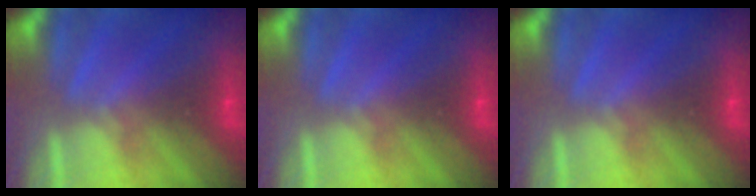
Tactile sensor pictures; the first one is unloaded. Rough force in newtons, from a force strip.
{"total": 0.0}
{"total": 0.0}